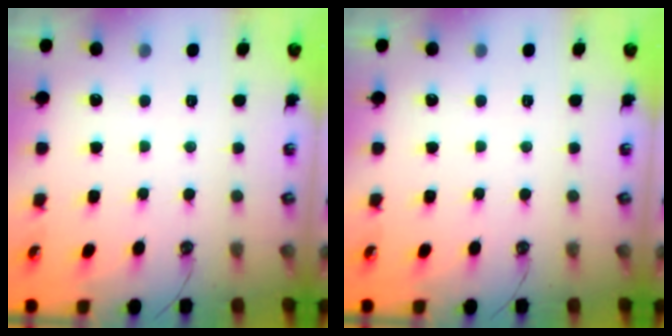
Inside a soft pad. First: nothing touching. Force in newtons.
{"total": 0.0}